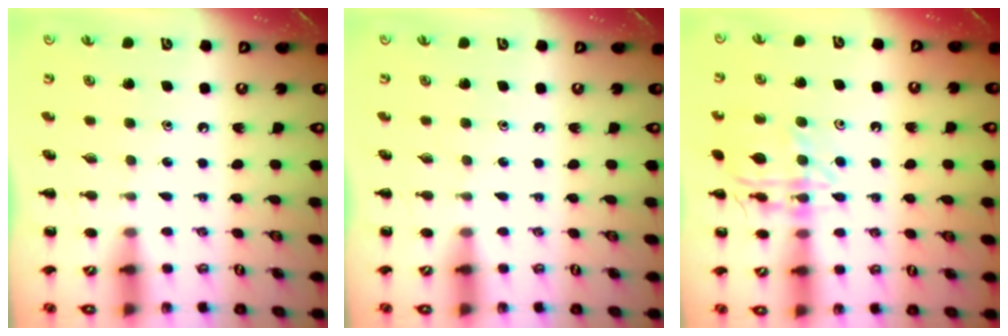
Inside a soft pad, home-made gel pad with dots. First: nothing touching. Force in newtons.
{"total": 0.0}
{"total": 13.8, "press": 13.8, "slide": 1.0}